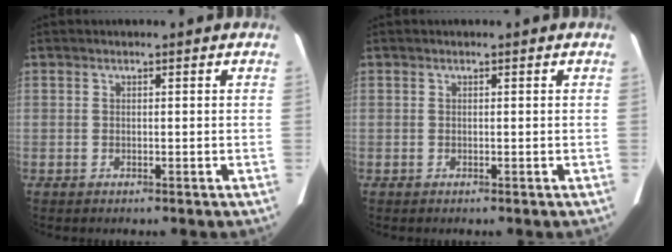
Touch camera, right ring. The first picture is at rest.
{"total": 0.0}